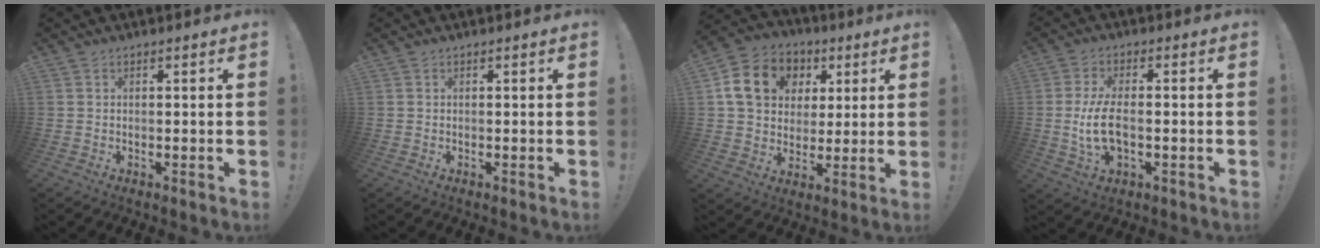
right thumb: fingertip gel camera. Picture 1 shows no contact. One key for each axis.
{"total": 0.0}
{"total": 15.4, "fx": 5.2, "fy": 12.4, "fz": 7.4, "tx": -0.105, "ty": -0.008, "tz": 0.108}
{"total": 9.6, "fx": -1.3, "fy": 4.6, "fz": 8.4, "tx": -0.168, "ty": -0.007, "tz": -0.022}